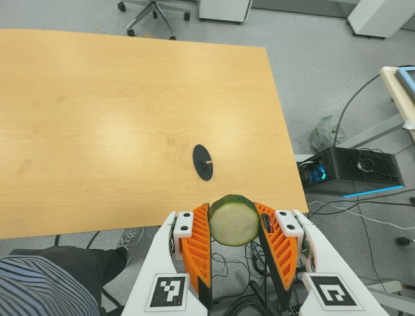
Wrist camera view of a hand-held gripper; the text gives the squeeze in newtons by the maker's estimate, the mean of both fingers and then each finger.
{"total": 11.7, "left": 12.4, "right": 11.0}